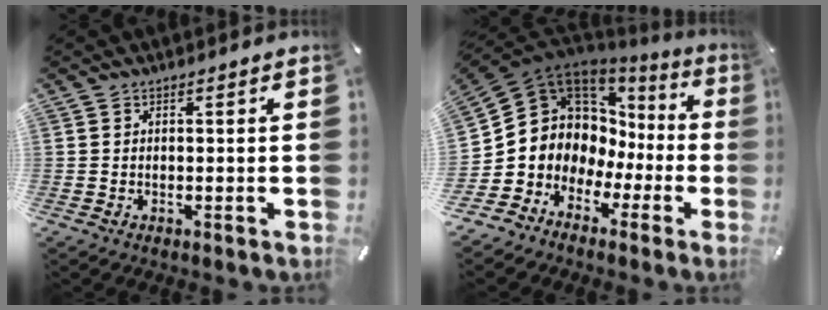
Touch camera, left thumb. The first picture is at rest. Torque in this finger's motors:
{"motor_torque": [0.31, 2.55, 1.45, 1.33, 0.47]}